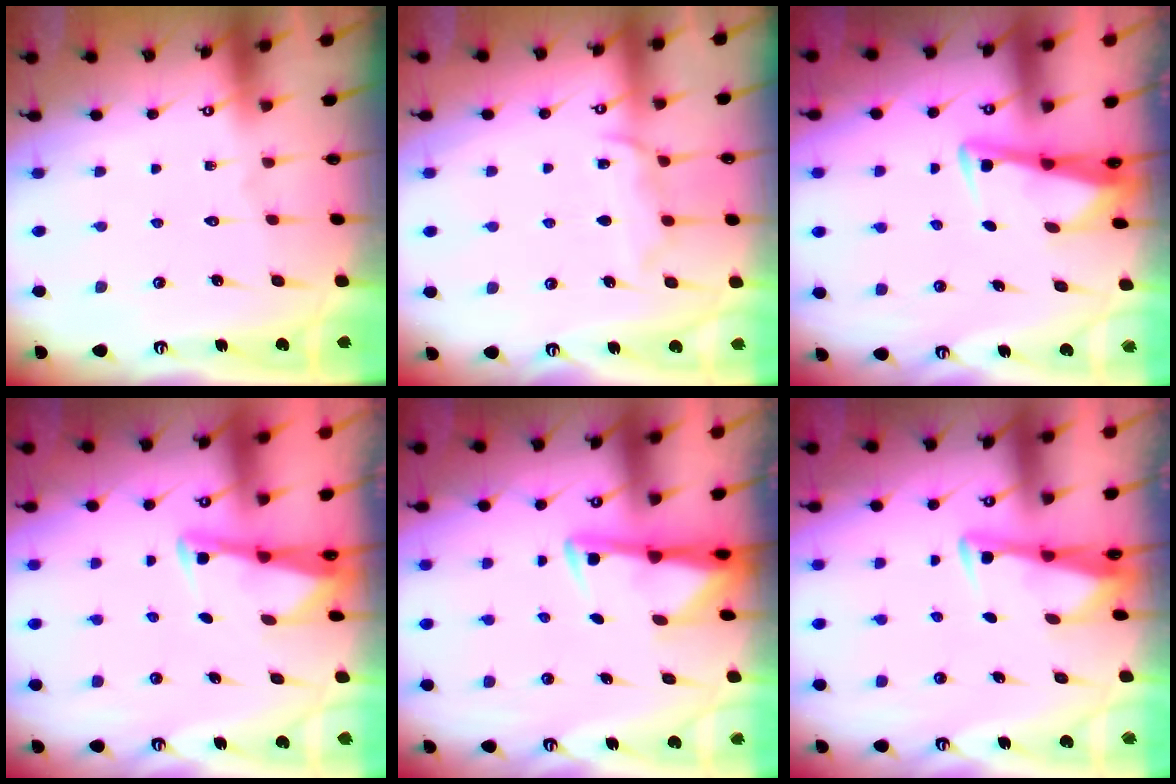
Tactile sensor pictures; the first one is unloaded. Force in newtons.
{"total": 8.8, "press": 8.7, "slide": 1.0}
{"total": 3.4, "press": 3.4, "slide": 0.4}
{"total": 2.7, "press": 2.7, "slide": 0.1}
{"total": 3.0, "press": 2.9, "slide": 0.5}
{"total": 3.5, "press": 3.5, "slide": 0.3}